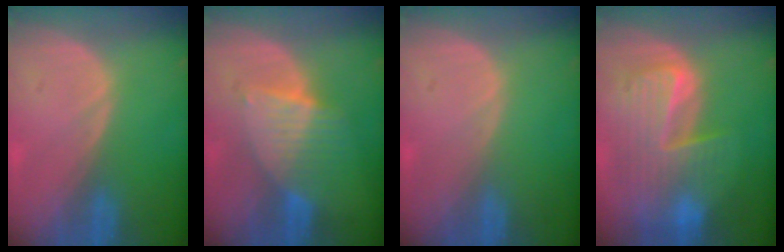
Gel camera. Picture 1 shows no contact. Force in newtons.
{"total": 6.4, "press": 6.2, "slide": 1.8}
{"total": 0.0}
{"total": 9.8, "press": 8.5, "slide": 4.9}